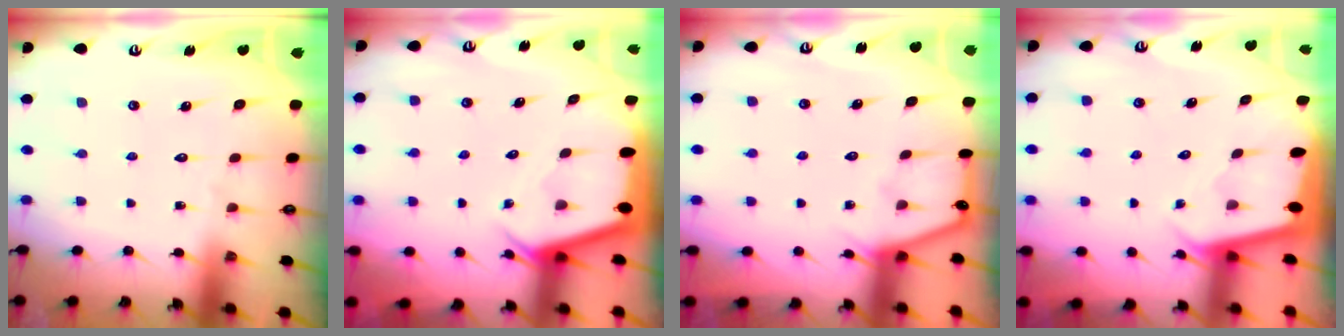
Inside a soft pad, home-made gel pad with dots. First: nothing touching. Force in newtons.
{"total": 2.6, "press": 2.6, "slide": 0.3}
{"total": 5.0, "press": 5.0, "slide": 0.3}
{"total": 1.9, "press": 1.9, "slide": 0.0}